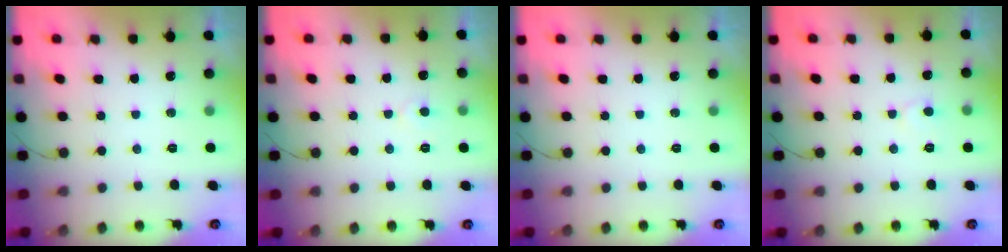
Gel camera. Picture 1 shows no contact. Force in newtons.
{"total": 3.1, "press": 3.1, "slide": 0.3}
{"total": 0.0}
{"total": 4.1, "press": 4.1, "slide": 0.4}